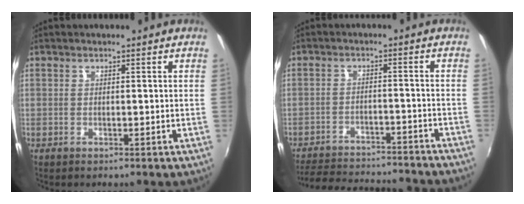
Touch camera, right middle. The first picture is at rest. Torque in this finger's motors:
{"motor_torque": [0.94, -1.20, 0.19, 0.05]}